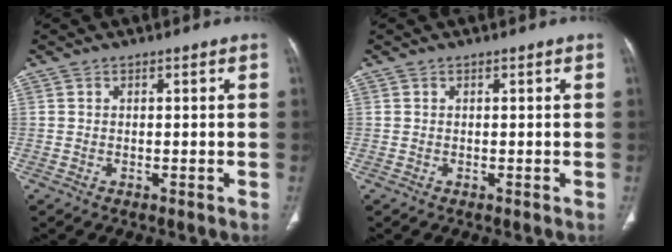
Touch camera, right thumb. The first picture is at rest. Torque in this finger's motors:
{"motor_torque": [-0.41, -0.04, -0.26, 0.26, 0.01]}